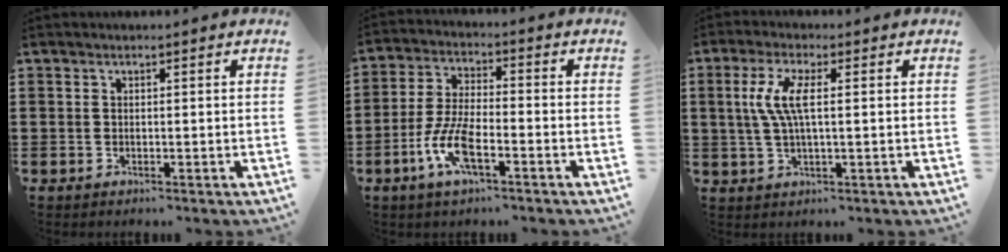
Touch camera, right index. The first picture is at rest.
{"total": 7.7, "force": [-3.5, 2.4, 6.4], "torque": [-0.151, -0.011, -0.071]}
{"total": 6.0, "force": [0.6, 1.6, 5.7], "torque": [-0.130, -0.005, 0.001]}